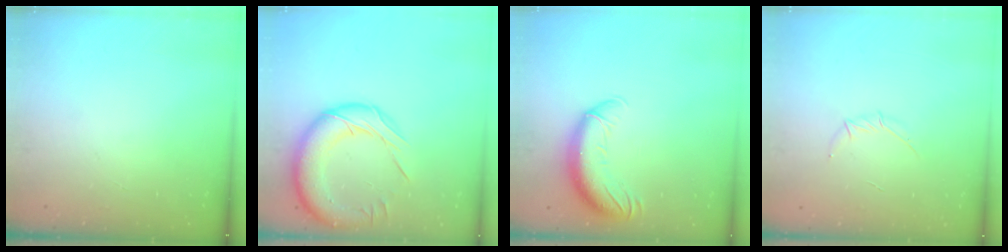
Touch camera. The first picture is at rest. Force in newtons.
{"total": 18.5, "press": 18.2, "slide": 3.6}
{"total": 13.4, "press": 13.0, "slide": 3.2}
{"total": 4.1, "press": 3.9, "slide": 1.0}